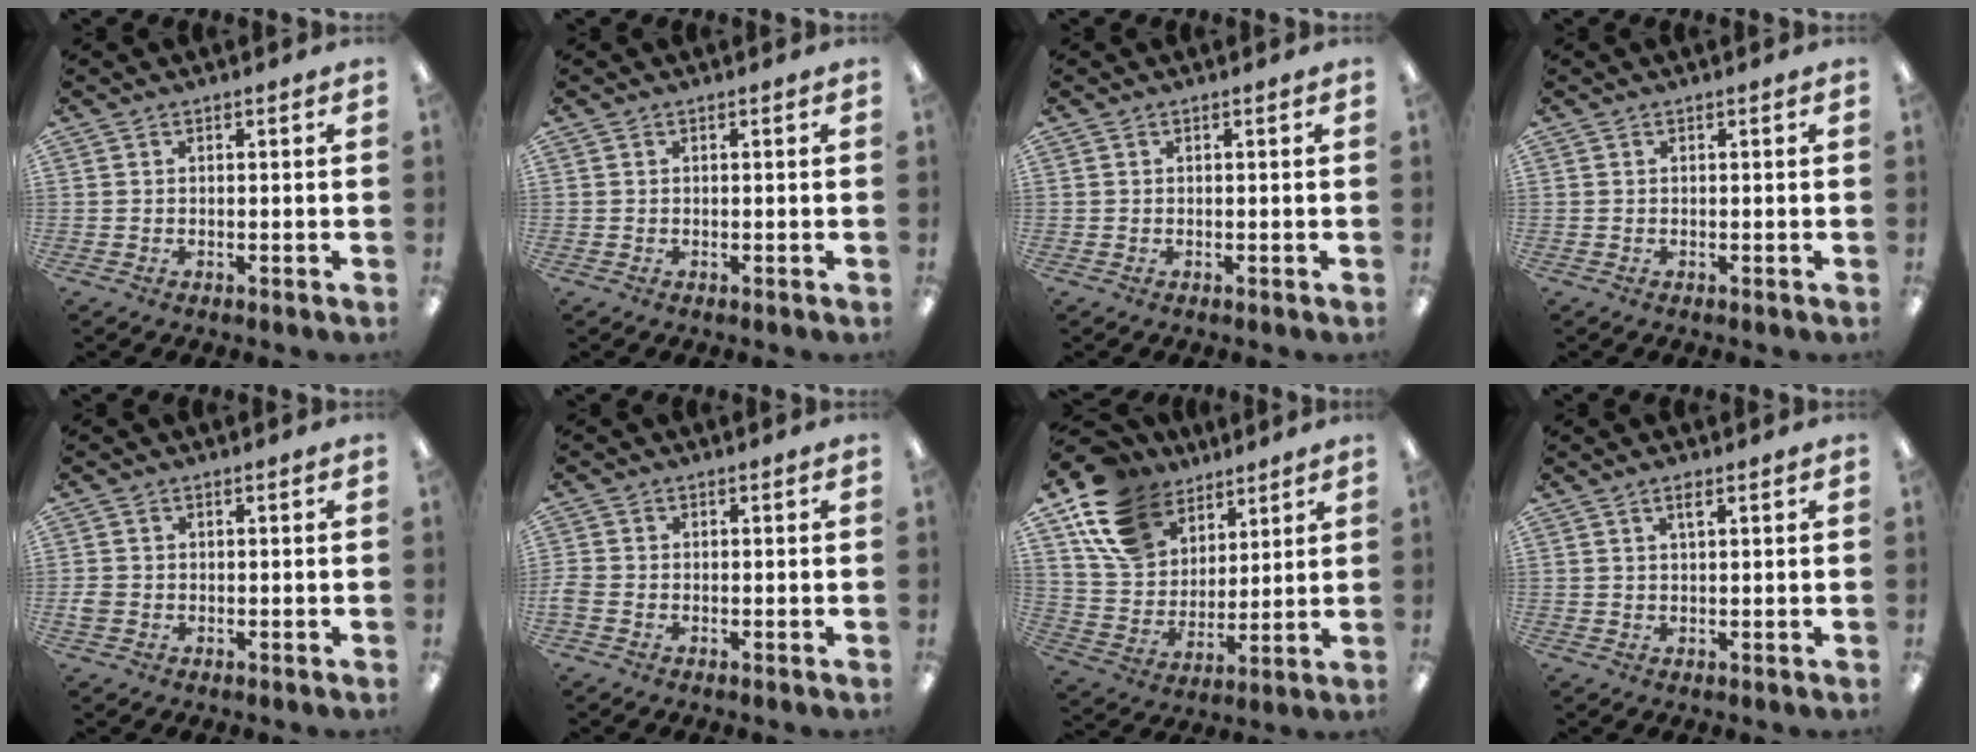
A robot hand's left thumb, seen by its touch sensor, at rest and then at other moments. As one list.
[{"total": 0.0}, {"total": 0.0}, {"total": 0.0}, {"total": 2.1, "force": [-0.5, 1.7, 1.1], "torque": [-0.017, 0.004, -0.008]}, {"total": 1.8, "force": [-0.8, 1.2, 1.1], "torque": [-0.024, 0.001, -0.015]}, {"total": 15.9, "force": [10.3, 10.5, 6.2], "torque": [-0.136, -0.047, 0.204]}, {"total": 1.9, "force": [1.1, 0.5, 1.4], "torque": [-0.024, -0.001, 0.017]}]